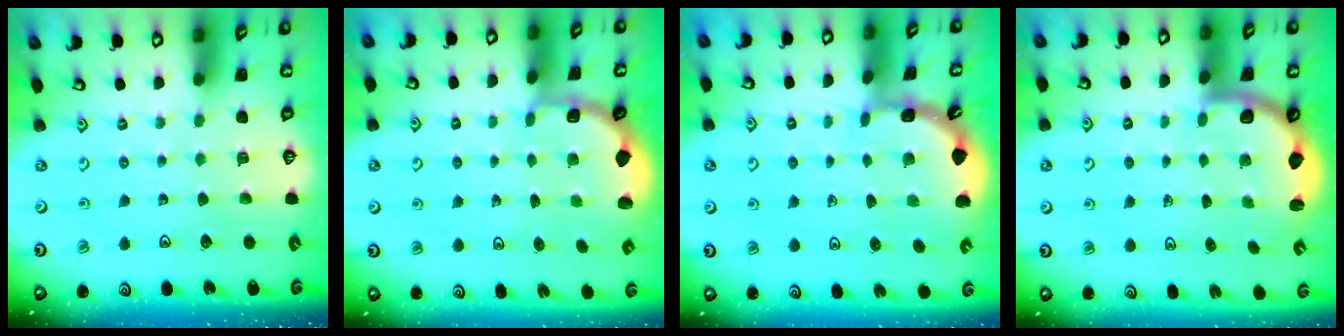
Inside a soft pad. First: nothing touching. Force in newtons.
{"total": 1.9, "press": 1.8, "slide": 0.7}
{"total": 1.5, "press": 1.5, "slide": 0.1}
{"total": 2.5, "press": 2.4, "slide": 0.7}